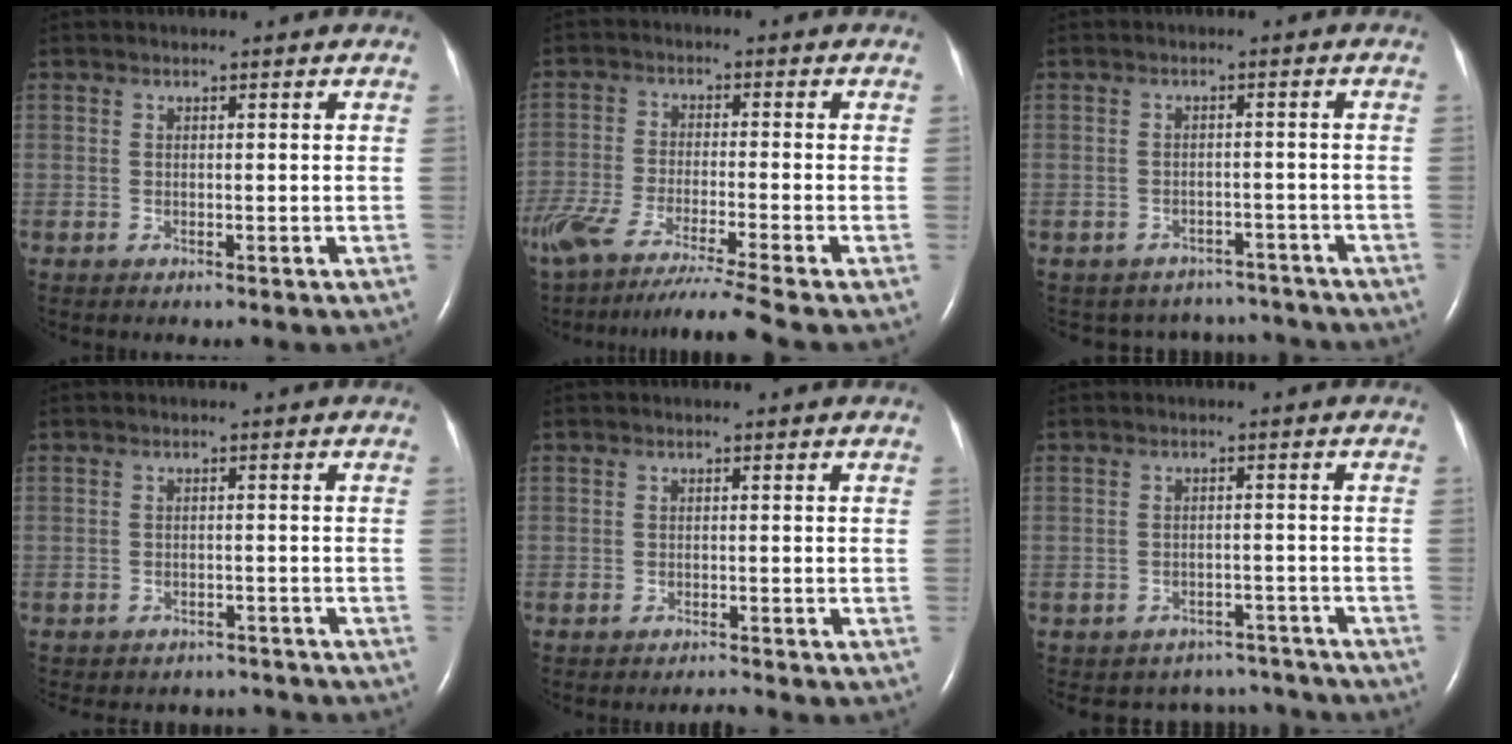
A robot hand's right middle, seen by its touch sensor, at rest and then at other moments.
{"total": 14.6, "force": [-11.9, -1.5, 8.3], "torque": [-0.147, -0.060, -0.200]}
{"total": 8.4, "force": [-7.7, 3.3, -0.1], "torque": [0.001, 0.024, -0.086]}
{"total": 7.2, "force": [-6.7, 2.6, 0.8], "torque": [-0.016, 0.004, -0.076]}
{"total": 1.1, "force": [-1.1, -0.3, 0.1], "torque": [-0.006, -0.006, -0.014]}
{"total": 7.4, "force": [-6.8, 3.0, -0.6], "torque": [0.012, 0.028, -0.076]}